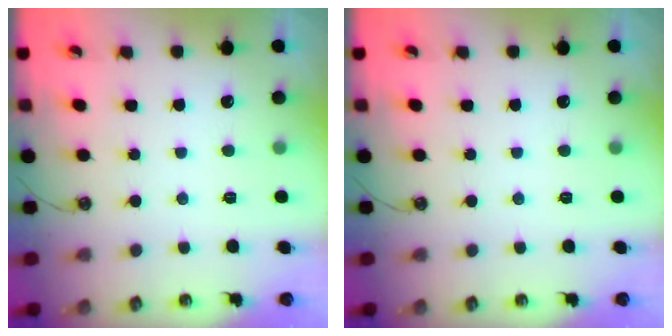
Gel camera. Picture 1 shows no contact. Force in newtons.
{"total": 0.0}